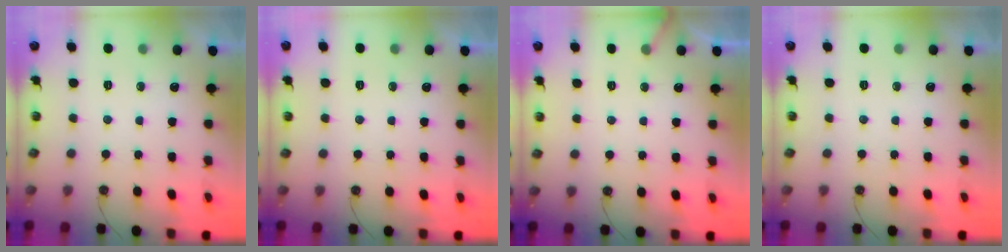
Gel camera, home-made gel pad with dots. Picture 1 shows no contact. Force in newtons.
{"total": 0.0}
{"total": 3.7, "press": 3.7, "slide": 0.2}
{"total": 0.0}